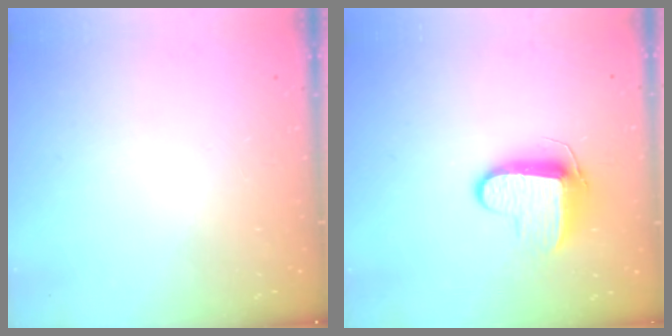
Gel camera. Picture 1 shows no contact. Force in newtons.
{"total": 9.0, "press": 9.0, "slide": 0.5}